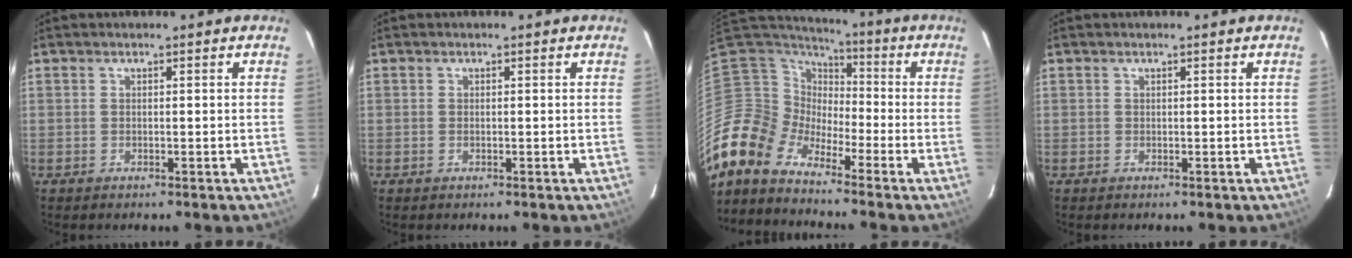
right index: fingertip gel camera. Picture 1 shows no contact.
{"total": 0.0}
{"total": 9.7, "force": [-8.1, 4.5, 2.8], "torque": [-0.052, 0.014, -0.180]}
{"total": 0.0}